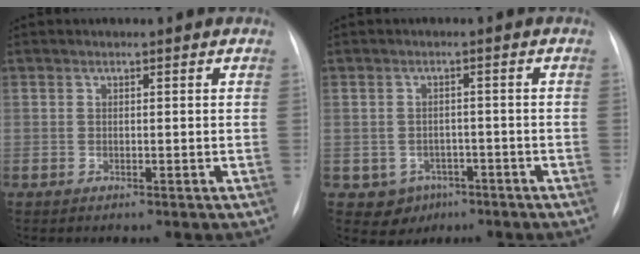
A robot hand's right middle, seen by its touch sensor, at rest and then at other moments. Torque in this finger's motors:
{"motor_torque": [0.25, -0.21, 0.02, -0.01]}